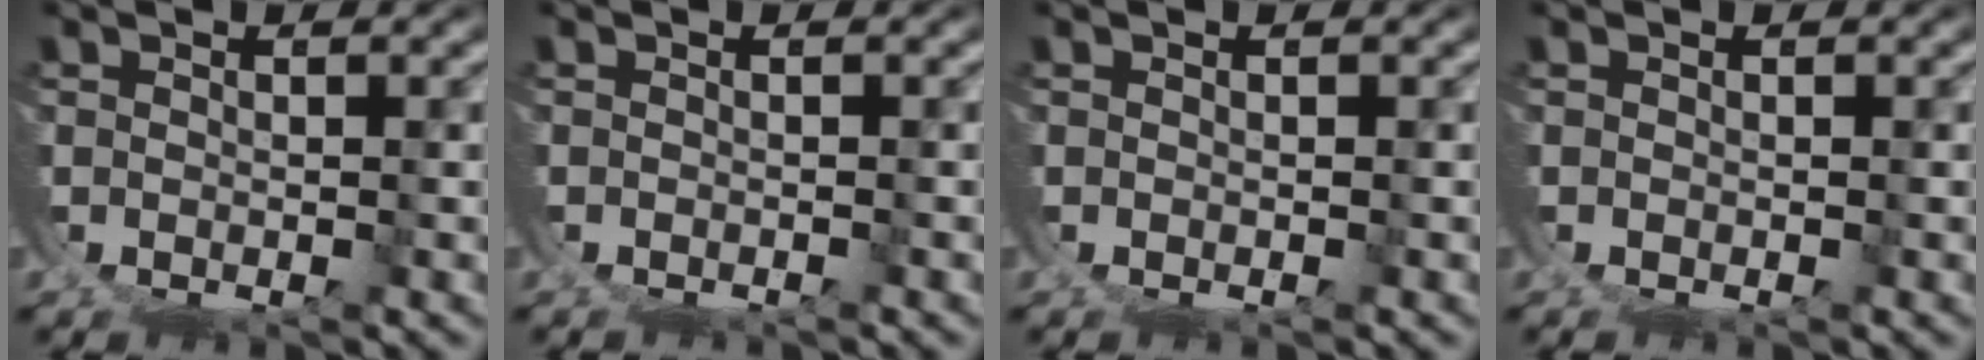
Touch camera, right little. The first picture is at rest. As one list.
[{"total": 0.7, "force": [-0.6, 0.1, -0.3], "torque": [0.007, -0.001, -0.013]}, {"total": 0.0}, {"total": 0.0}]